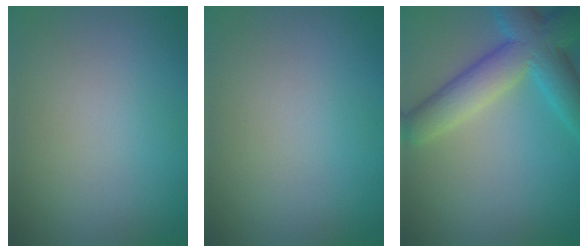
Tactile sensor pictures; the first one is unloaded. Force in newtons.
{"total": 0.0}
{"total": 7.4, "press": 7.4, "slide": 0.3}